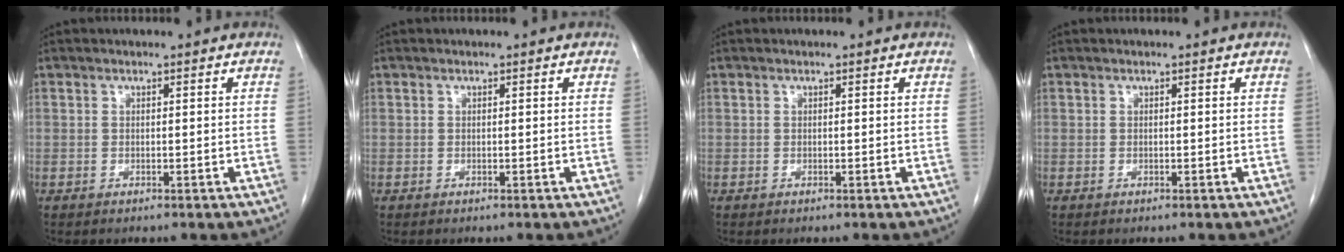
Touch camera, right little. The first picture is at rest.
{"total": 0.0}
{"total": 0.0}
{"total": 0.0}